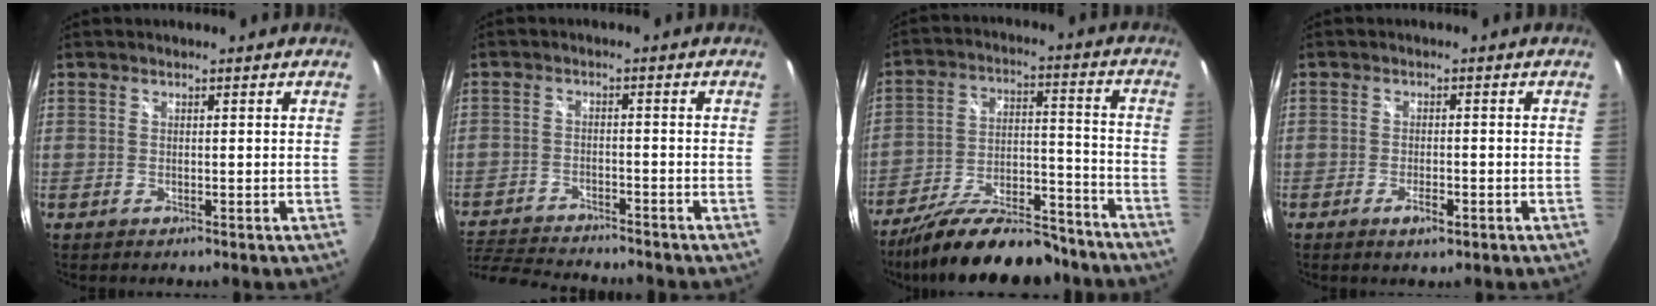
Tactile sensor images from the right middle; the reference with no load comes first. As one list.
[{"total": 13.5, "force": [-12.1, 2.8, 5.3], "torque": [-0.131, -0.018, -0.199]}, {"total": 22.2, "force": [-18.2, 6.3, 11.1], "torque": [-0.195, -0.008, -0.266]}, {"total": 2.6, "force": [-1.2, 0.6, 2.2], "torque": [-0.043, -0.005, -0.023]}]